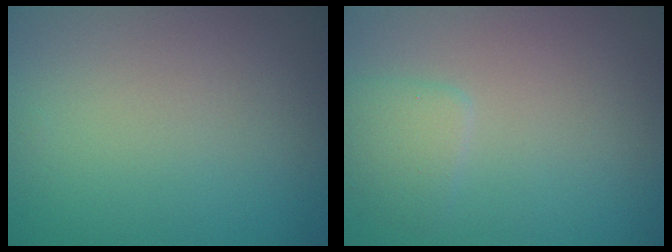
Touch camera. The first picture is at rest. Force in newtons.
{"total": 1.6, "press": 1.6, "slide": 0.0}